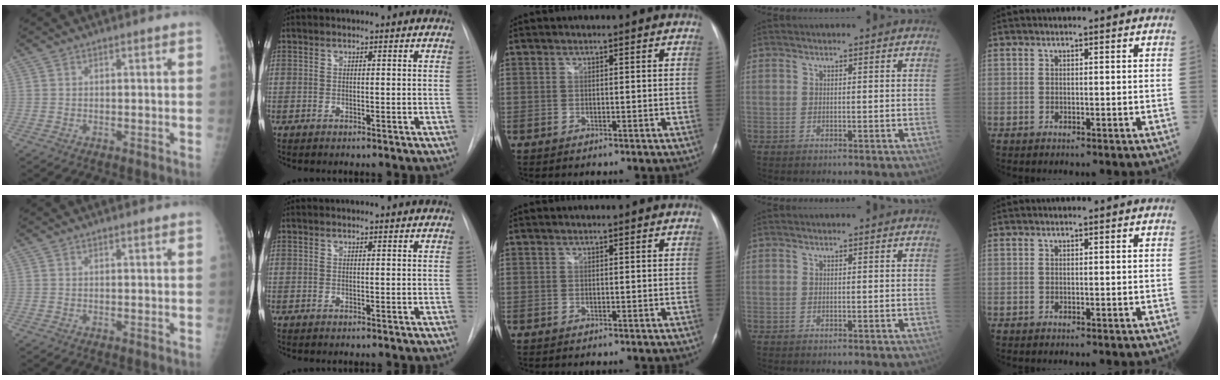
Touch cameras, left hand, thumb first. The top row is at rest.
{"thumb": {"total": 0.5, "force": [0.4, 0.0, 0.3], "torque": [-0.007, -0.001, 0.008]}, "index": {"total": 1.4, "force": [1.4, -0.1, 0.1], "torque": [-0.008, -0.001, 0.012]}}